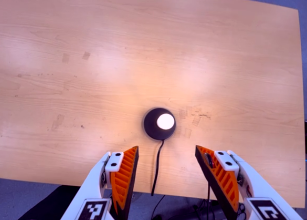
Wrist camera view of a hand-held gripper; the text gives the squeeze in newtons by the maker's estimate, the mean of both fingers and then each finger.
{"total": 0.0}